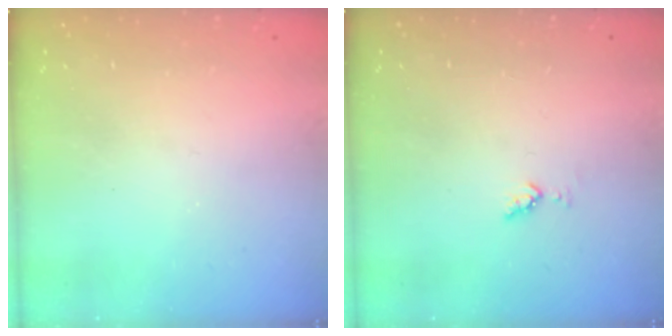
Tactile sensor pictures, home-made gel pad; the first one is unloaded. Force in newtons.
{"total": 3.3, "press": 3.2, "slide": 0.7}